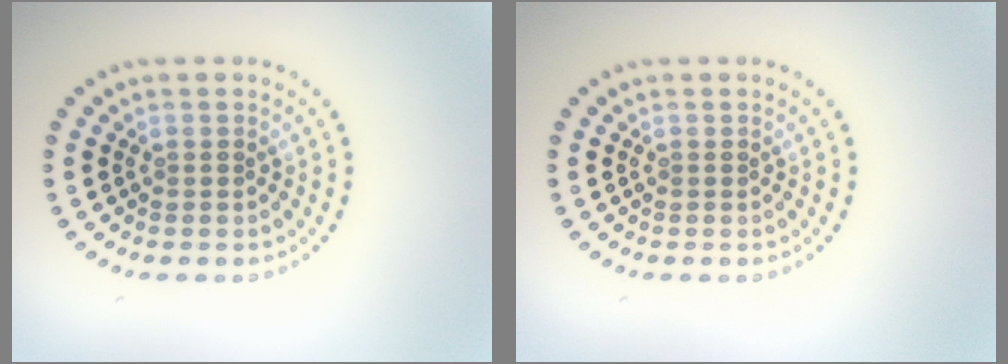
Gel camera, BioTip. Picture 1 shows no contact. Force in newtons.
{"total": 0.0}